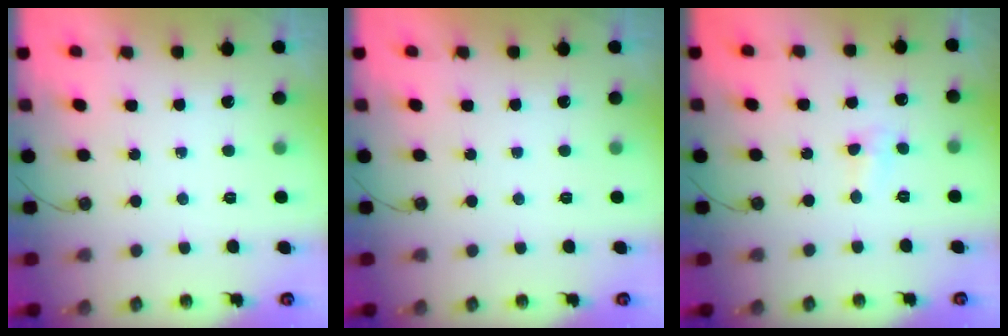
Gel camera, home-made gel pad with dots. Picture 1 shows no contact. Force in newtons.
{"total": 0.0}
{"total": 3.8, "press": 3.8, "slide": 0.5}